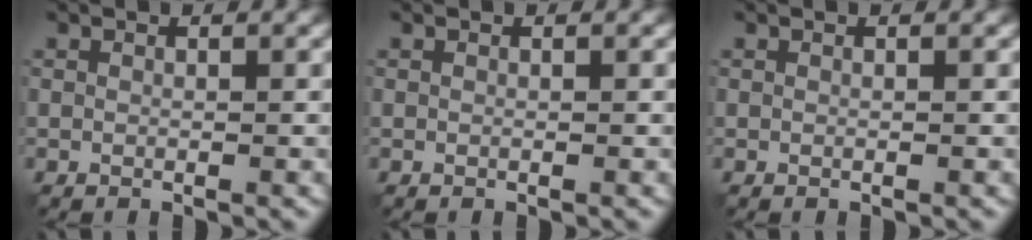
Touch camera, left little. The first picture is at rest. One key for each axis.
{"total": 0.0}
{"total": 0.0}